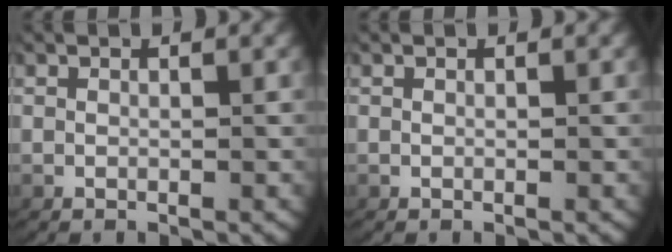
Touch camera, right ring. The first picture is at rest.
{"total": 0.0}